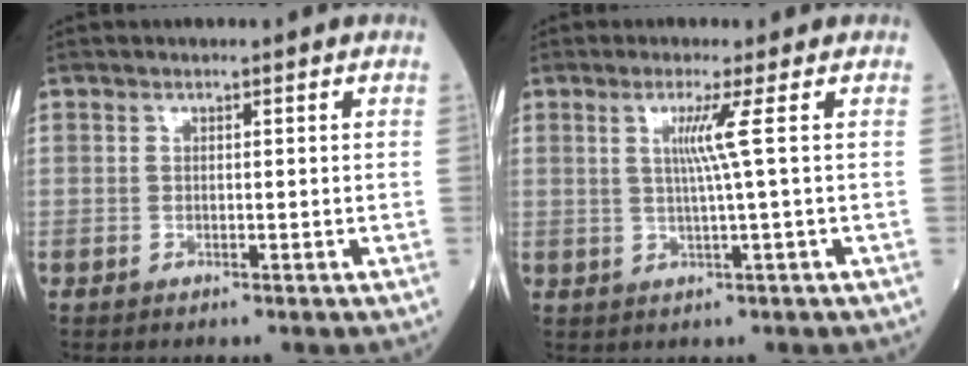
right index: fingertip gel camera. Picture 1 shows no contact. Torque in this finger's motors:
{"motor_torque": [0.58, 0.23, 0.25, 0.10]}